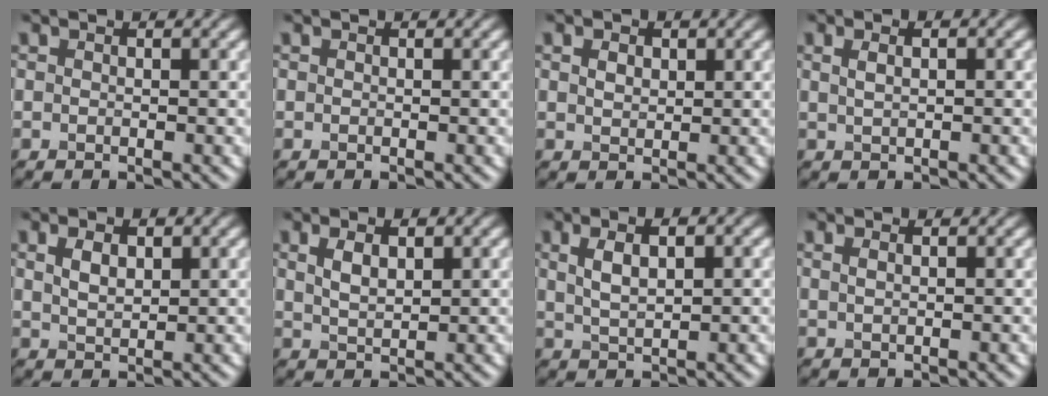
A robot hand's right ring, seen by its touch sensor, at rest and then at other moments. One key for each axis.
{"total": 0.0}
{"total": 1.3, "fx": 0.6, "fy": 0.9, "fz": 0.7, "tx": -0.011, "ty": -0.001, "tz": 0.012}
{"total": 1.6, "fx": 0.8, "fy": 0.7, "fz": 1.3, "tx": -0.016, "ty": -0.005, "tz": 0.010}
{"total": 2.6, "fx": 1.0, "fy": 1.4, "fz": 1.9, "tx": -0.040, "ty": 0.001, "tz": 0.020}
{"total": 2.9, "fx": 1.1, "fy": 1.4, "fz": 2.3, "tx": -0.048, "ty": 0.002, "tz": 0.025}
{"total": 3.6, "fx": 1.2, "fy": 1.5, "fz": 3.1, "tx": -0.063, "ty": 0.006, "tz": 0.024}
{"total": 0.8, "fx": 0.4, "fy": 0.3, "fz": 0.6, "tx": -0.011, "ty": -0.001, "tz": 0.007}